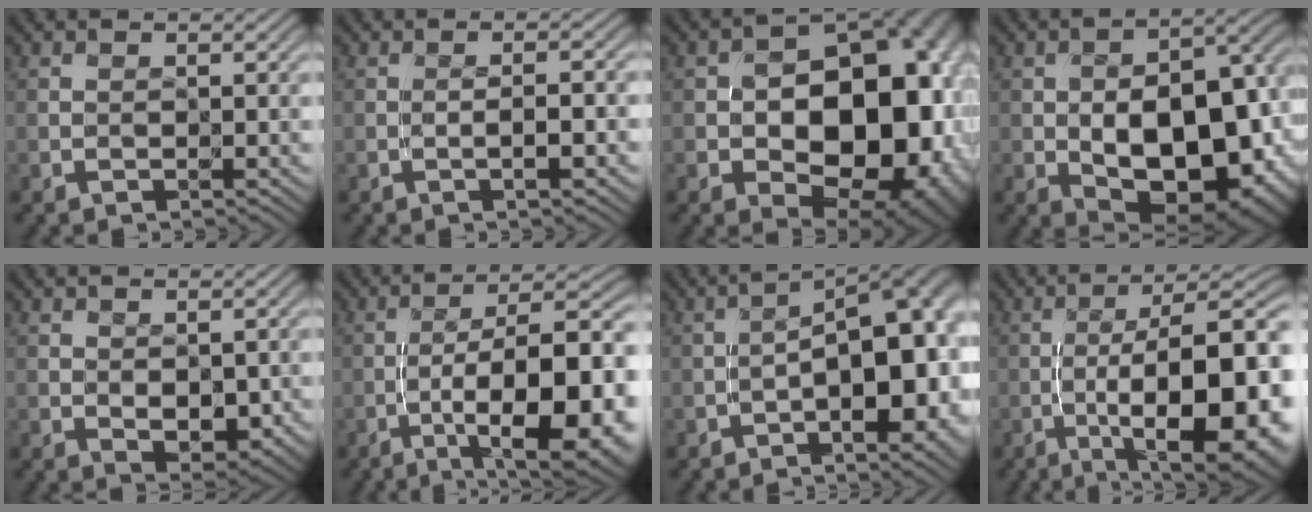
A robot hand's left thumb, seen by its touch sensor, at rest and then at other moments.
{"total": 2.5, "force": [-1.1, -0.1, 2.2], "torque": [-0.040, 0.006, -0.019]}
{"total": 19.5, "force": [-2.0, 13.1, 14.4], "torque": [-0.128, -0.018, -0.025]}
{"total": 17.1, "force": [-3.7, 9.5, 13.7], "torque": [-0.178, -0.018, -0.041]}
{"total": 3.1, "force": [-0.2, 1.8, 2.5], "torque": [-0.043, -0.012, 0.006]}
{"total": 16.9, "force": [-6.2, 5.5, 14.7], "torque": [-0.206, -0.003, -0.085]}
{"total": 15.2, "force": [-3.3, 6.6, 13.3], "torque": [-0.150, 0.001, -0.039]}
{"total": 18.1, "force": [-5.4, 5.7, 16.3], "torque": [-0.225, -0.006, -0.070]}